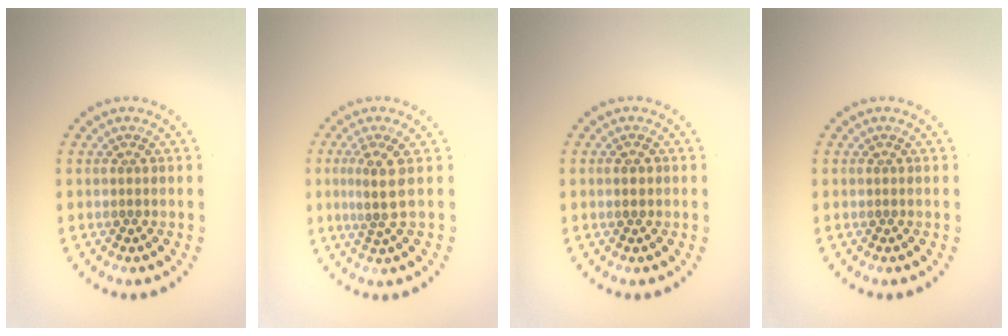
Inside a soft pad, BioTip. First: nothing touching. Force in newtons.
{"total": 2.4, "press": 1.7, "slide": 1.7}
{"total": 1.2, "press": 1.2, "slide": 0.2}
{"total": 0.0}